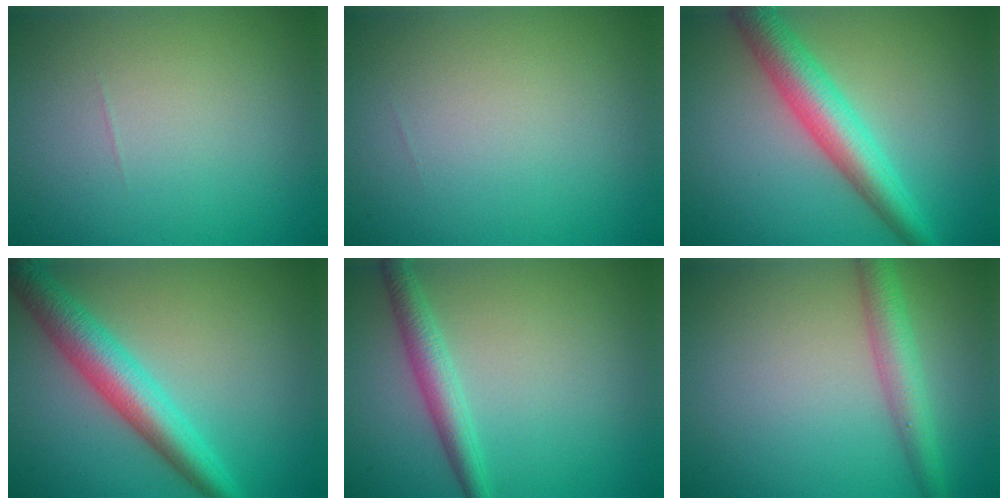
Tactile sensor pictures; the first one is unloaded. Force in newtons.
{"total": 0.0}
{"total": 5.9, "press": 5.9, "slide": 0.1}
{"total": 5.6, "press": 5.6, "slide": 0.1}
{"total": 2.8, "press": 2.8, "slide": 0.0}
{"total": 3.6, "press": 3.6, "slide": 0.1}